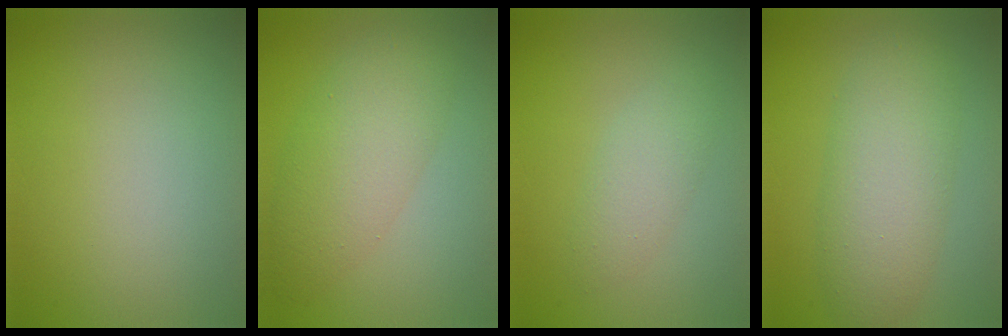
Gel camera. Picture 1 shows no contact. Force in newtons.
{"total": 5.5, "press": 5.5, "slide": 0.3}
{"total": 2.2, "press": 2.2, "slide": 0.0}
{"total": 5.9, "press": 5.9, "slide": 0.2}